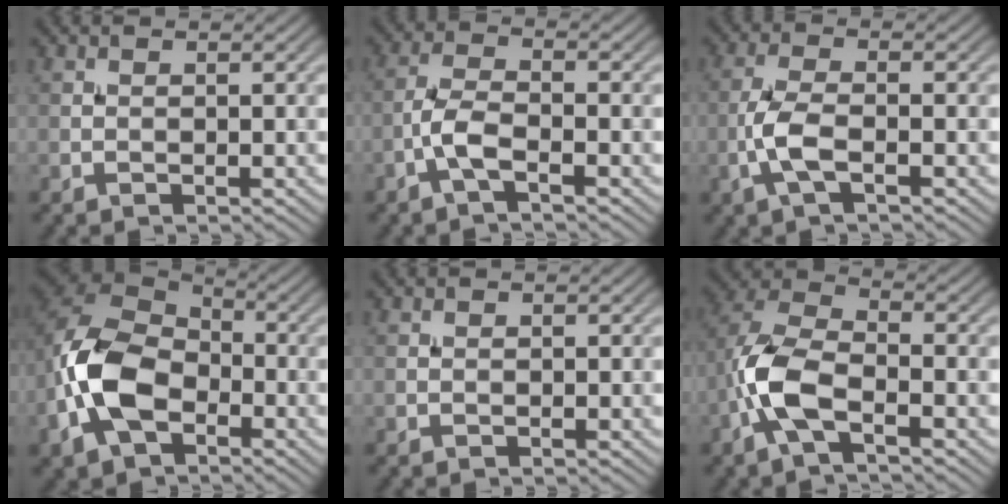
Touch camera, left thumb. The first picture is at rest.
{"total": 4.0, "force": [-2.1, 1.1, 3.2], "torque": [-0.075, 0.008, -0.053]}
{"total": 4.6, "force": [-1.7, 1.4, 4.0], "torque": [-0.097, 0.004, -0.044]}
{"total": 12.2, "force": [-3.8, 7.7, 8.6], "torque": [-0.207, -0.004, -0.086]}
{"total": 0.0}
{"total": 8.2, "force": [-3.2, 3.7, 6.6], "torque": [-0.158, 0.008, -0.079]}